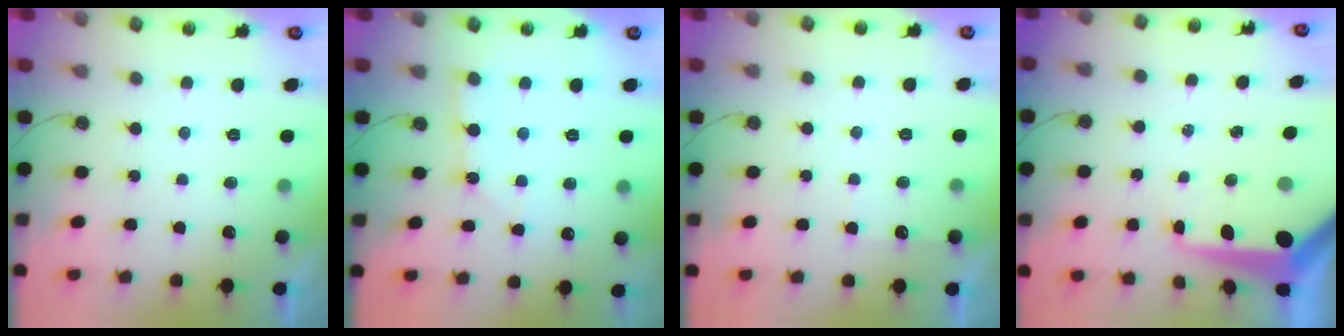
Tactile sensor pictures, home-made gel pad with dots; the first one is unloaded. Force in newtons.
{"total": 2.4, "press": 2.4, "slide": 0.4}
{"total": 4.4, "press": 4.4, "slide": 0.6}
{"total": 12.2, "press": 12.1, "slide": 1.0}